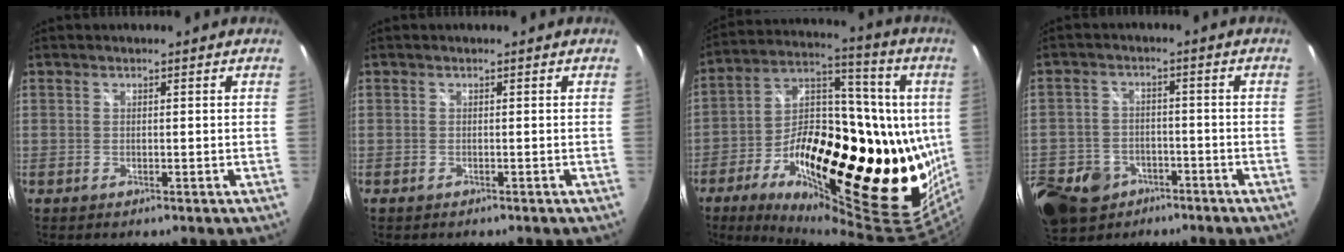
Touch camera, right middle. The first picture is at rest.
{"total": 0.0}
{"total": 32.7, "force": [-3.8, 15.4, 28.6], "torque": [-0.461, 0.020, -0.043]}
{"total": 17.2, "force": [-8.7, 12.9, 7.3], "torque": [-0.226, -0.008, -0.133]}